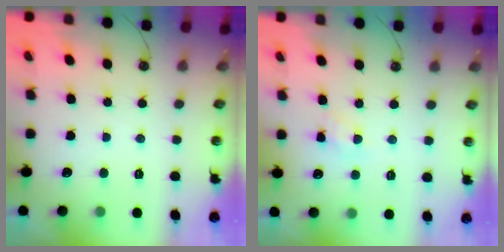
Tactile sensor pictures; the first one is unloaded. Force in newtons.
{"total": 6.1, "press": 6.0, "slide": 0.8}